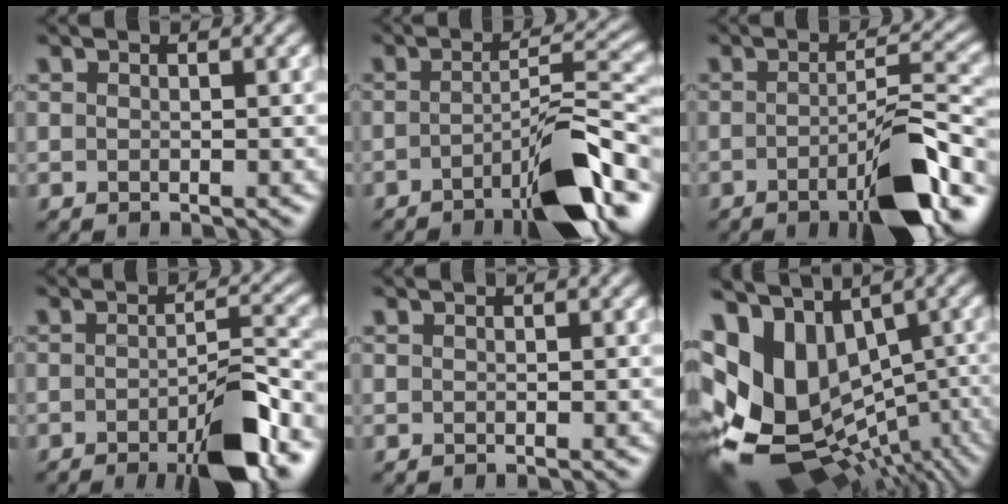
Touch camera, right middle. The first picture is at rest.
{"total": 8.4, "force": [-4.7, 1.5, 6.8], "torque": [-0.095, 0.021, -0.074]}
{"total": 7.7, "force": [-3.8, 1.3, 6.6], "torque": [-0.096, 0.019, -0.058]}
{"total": 6.5, "force": [-3.3, 1.2, 5.5], "torque": [-0.080, 0.012, -0.049]}
{"total": 0.0}
{"total": 12.6, "force": [0.0, 8.8, 9.0], "torque": [-0.186, -0.009, 0.047]}